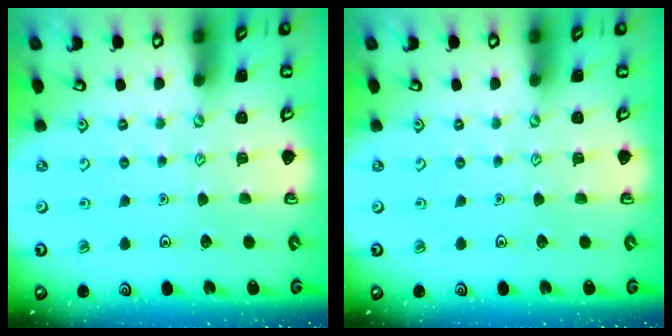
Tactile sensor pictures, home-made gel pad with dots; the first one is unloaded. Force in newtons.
{"total": 0.0}